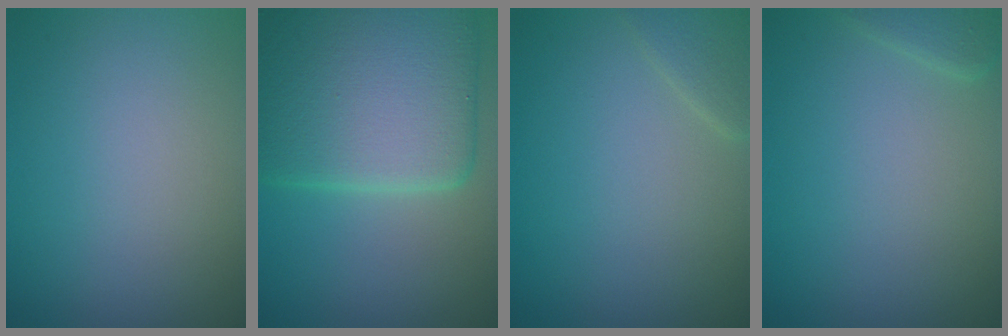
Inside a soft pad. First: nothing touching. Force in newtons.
{"total": 11.0, "press": 11.0, "slide": 0.4}
{"total": 1.5, "press": 1.5, "slide": 0.1}
{"total": 1.1, "press": 1.1, "slide": 0.1}